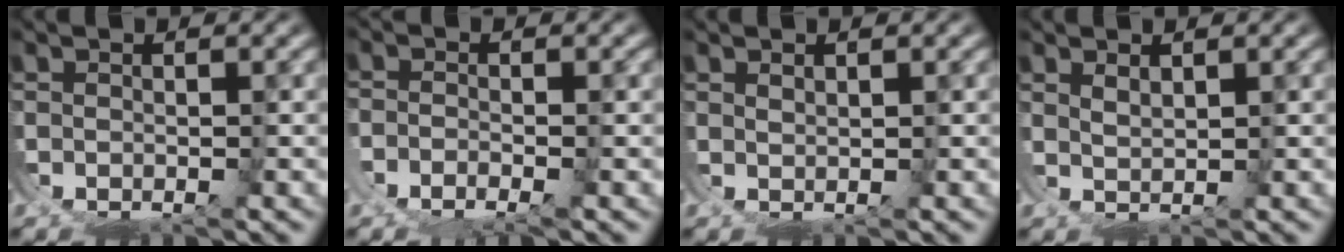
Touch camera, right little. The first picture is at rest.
{"total": 1.1, "force": [-0.7, -0.7, 0.4], "torque": [0.001, -0.001, -0.010]}
{"total": 1.5, "force": [1.3, -0.6, -0.4], "torque": [0.011, 0.001, 0.024]}
{"total": 2.1, "force": [2.1, 0.3, 0.1], "torque": [-0.005, 0.005, 0.031]}